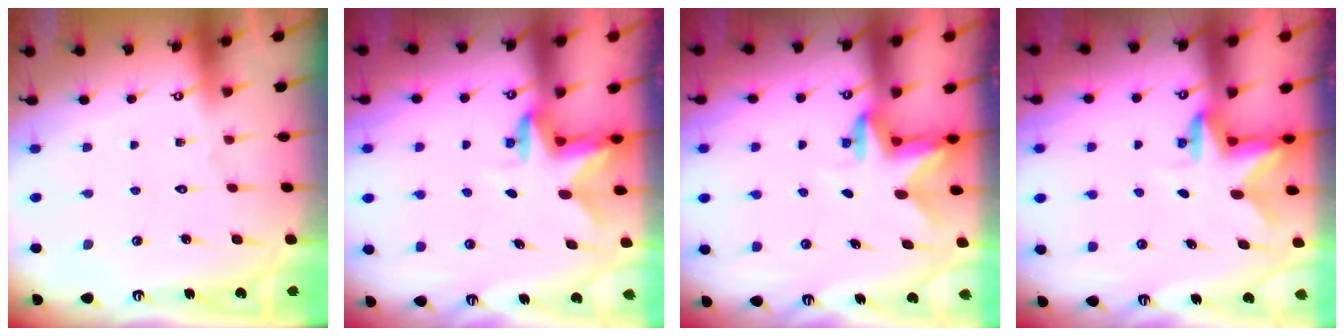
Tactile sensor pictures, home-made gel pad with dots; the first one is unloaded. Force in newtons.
{"total": 2.6, "press": 2.6, "slide": 0.4}
{"total": 2.8, "press": 2.8, "slide": 0.5}
{"total": 2.7, "press": 2.6, "slide": 0.5}